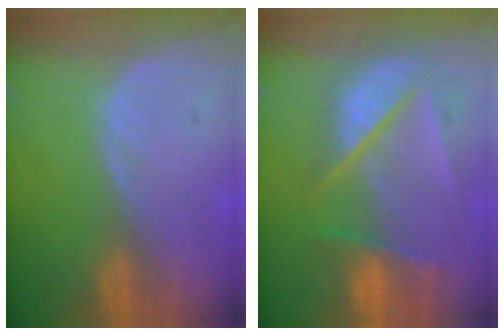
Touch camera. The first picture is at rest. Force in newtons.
{"total": 9.8, "press": 8.3, "slide": 5.2}